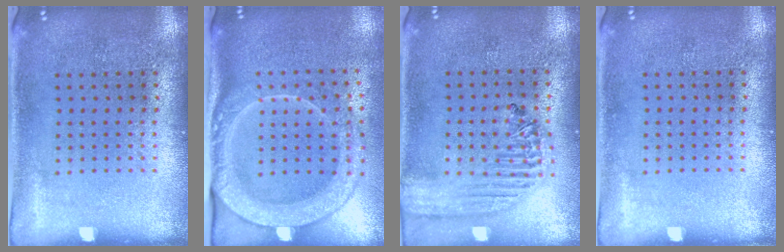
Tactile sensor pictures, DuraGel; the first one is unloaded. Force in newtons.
{"total": 2.5, "press": 2.0, "slide": 1.5}
{"total": 1.9, "press": 1.7, "slide": 0.7}
{"total": 0.0}